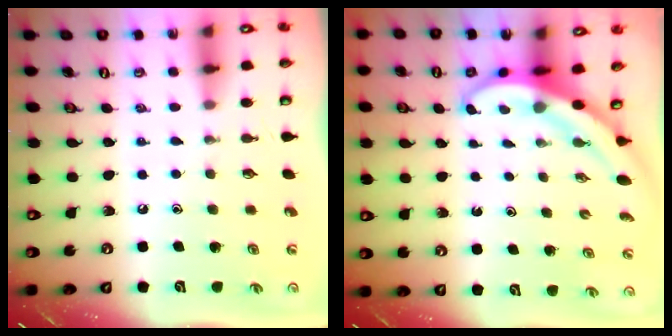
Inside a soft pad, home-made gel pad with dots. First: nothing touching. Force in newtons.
{"total": 3.6, "press": 3.6, "slide": 0.2}